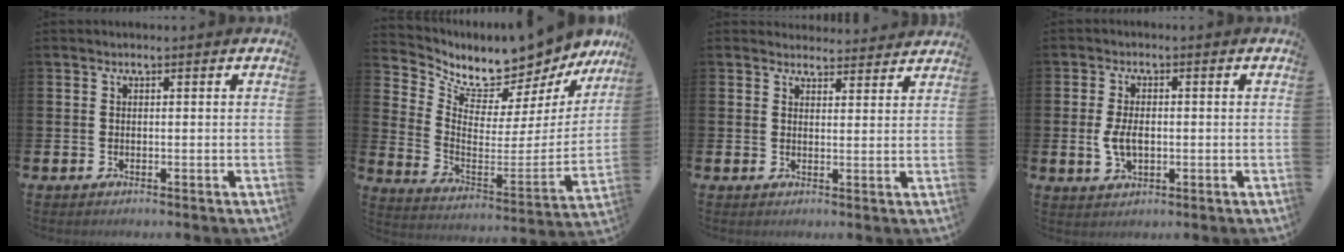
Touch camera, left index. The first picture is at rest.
{"total": 7.7, "force": [7.2, 2.7, 0.8], "torque": [-0.051, -0.074, 0.119]}
{"total": 3.4, "force": [3.3, 0.8, -0.2], "torque": [0.007, -0.021, 0.058]}
{"total": 4.0, "force": [-0.2, 2.3, 3.2], "torque": [-0.058, 0.001, -0.009]}